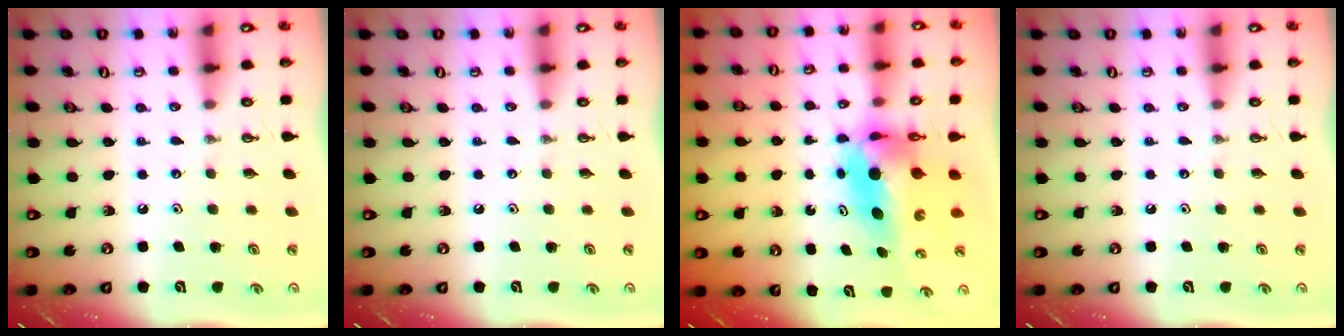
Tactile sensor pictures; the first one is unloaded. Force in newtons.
{"total": 0.0}
{"total": 7.8, "press": 7.6, "slide": 1.6}
{"total": 0.0}